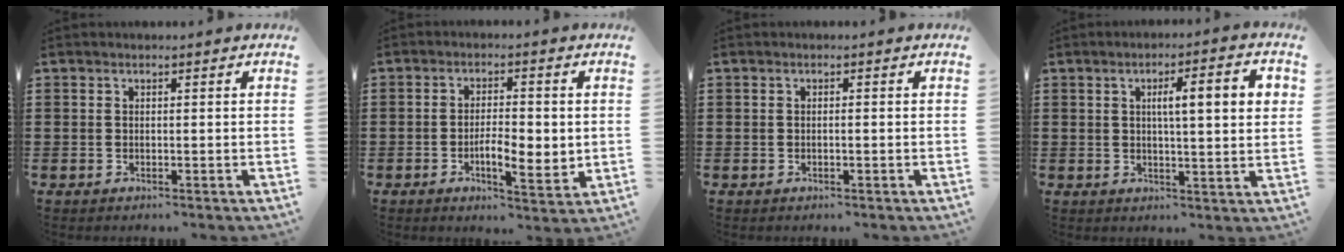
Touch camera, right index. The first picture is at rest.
{"total": 5.4, "force": [-1.0, 2.1, 4.9], "torque": [-0.080, 0.002, -0.020]}
{"total": 0.6, "force": [-0.1, 0.1, 0.6], "torque": [-0.011, -0.003, -0.002]}
{"total": 6.5, "force": [1.4, 1.4, 6.2], "torque": [-0.104, -0.001, 0.016]}